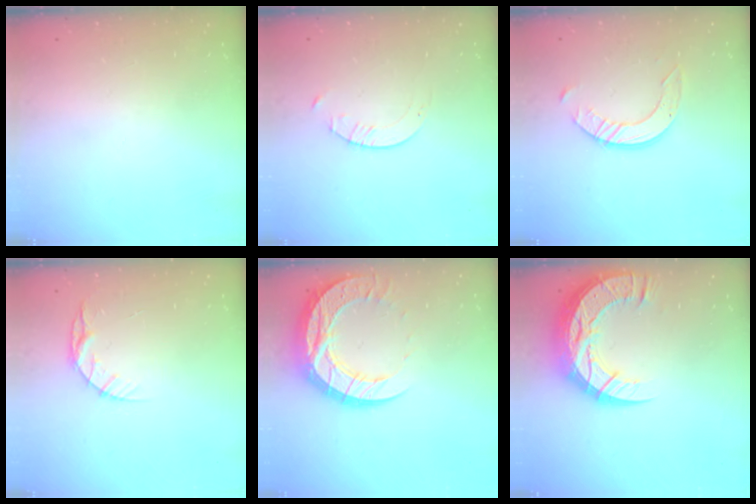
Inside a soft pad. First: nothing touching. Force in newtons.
{"total": 1.6, "press": 1.6, "slide": 0.2}
{"total": 8.0, "press": 7.9, "slide": 0.8}
{"total": 6.1, "press": 6.0, "slide": 0.6}
{"total": 18.4, "press": 18.4, "slide": 1.6}
{"total": 19.2, "press": 19.1, "slide": 1.4}